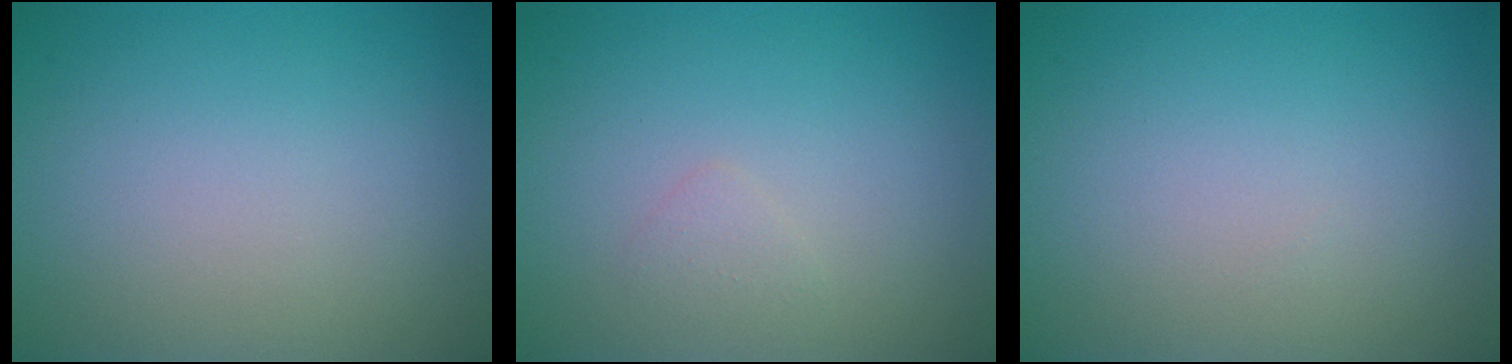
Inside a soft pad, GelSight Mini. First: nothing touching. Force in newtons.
{"total": 0.8, "press": 0.8, "slide": 0.1}
{"total": 0.0}